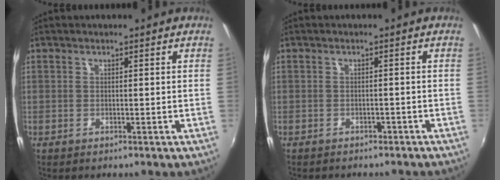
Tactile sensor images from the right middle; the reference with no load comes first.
{"total": 3.1, "force": [-2.7, 1.4, 0.8], "torque": [-0.015, -0.007, -0.033]}